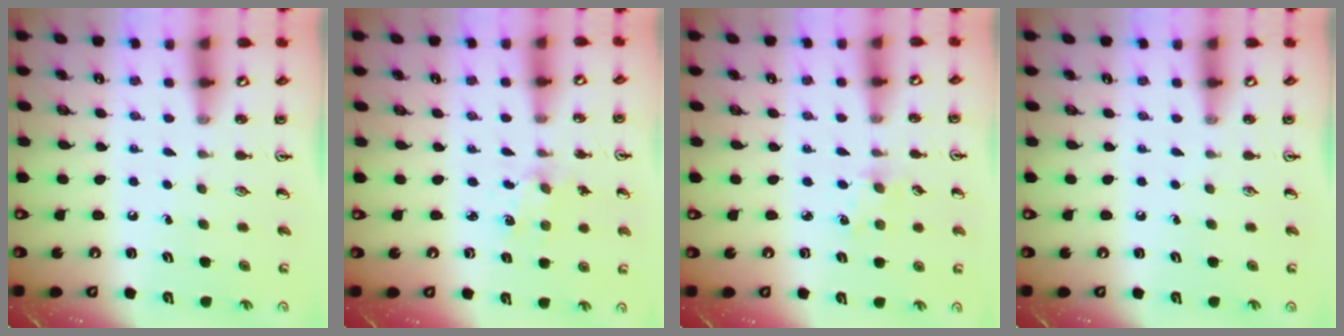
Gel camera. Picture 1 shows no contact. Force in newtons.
{"total": 1.7, "press": 1.7, "slide": 0.3}
{"total": 2.6, "press": 2.6, "slide": 0.4}
{"total": 0.0}